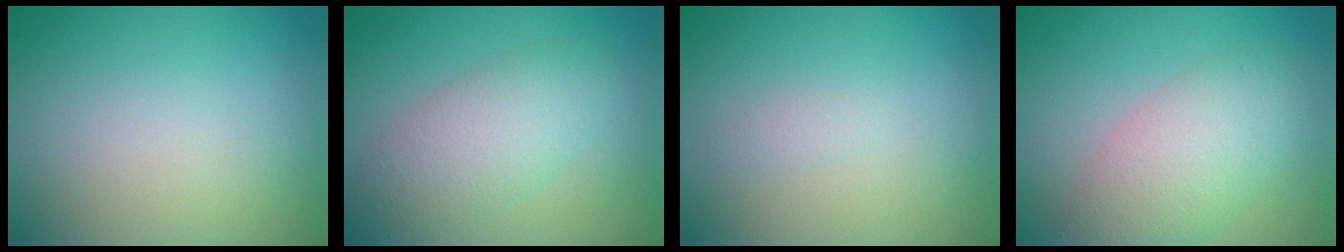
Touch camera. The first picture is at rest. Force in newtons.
{"total": 4.7, "press": 4.7, "slide": 0.3}
{"total": 0.5, "press": 0.5, "slide": 0.0}
{"total": 5.3, "press": 5.3, "slide": 0.5}